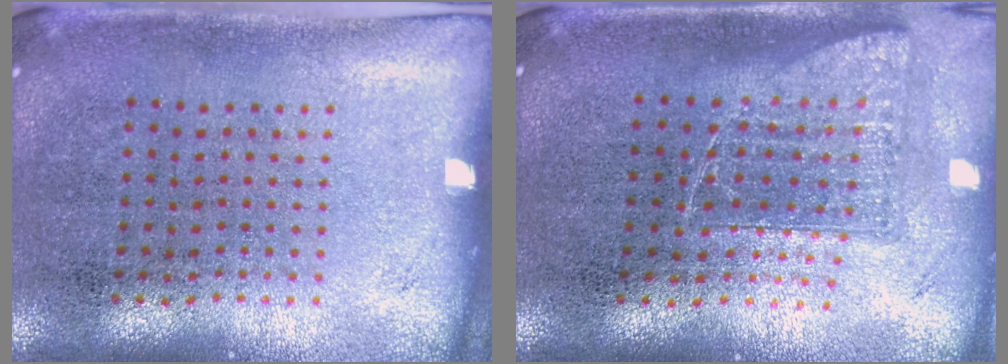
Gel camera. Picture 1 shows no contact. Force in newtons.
{"total": 1.1, "press": 0.9, "slide": 0.6}